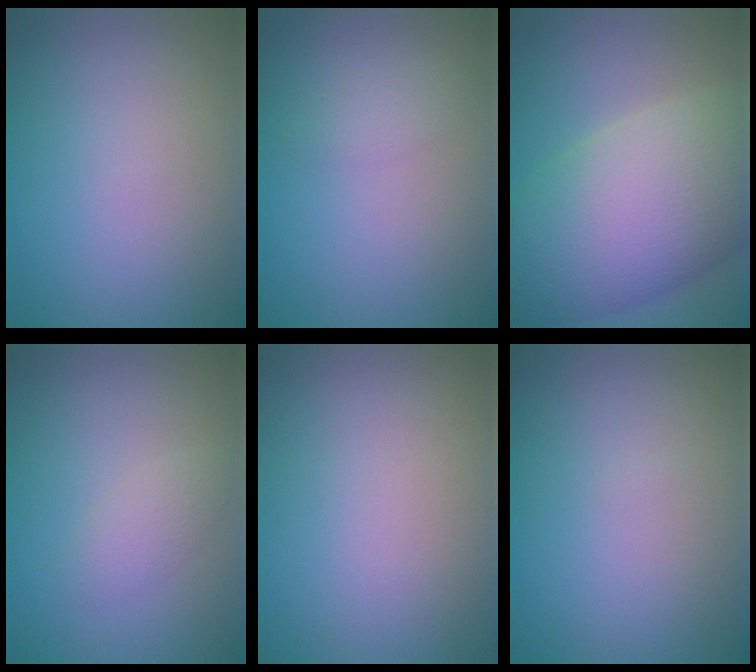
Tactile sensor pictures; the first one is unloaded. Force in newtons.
{"total": 1.2, "press": 1.2, "slide": 0.1}
{"total": 13.4, "press": 13.4, "slide": 0.4}
{"total": 1.6, "press": 1.6, "slide": 0.1}
{"total": 0.0}
{"total": 0.0}